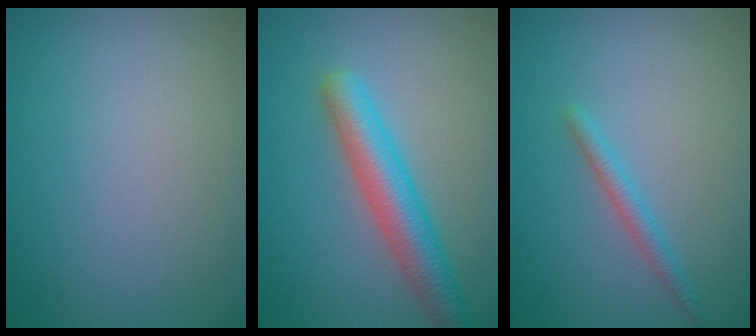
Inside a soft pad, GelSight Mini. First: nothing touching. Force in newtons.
{"total": 5.0, "press": 5.0, "slide": 0.1}
{"total": 1.5, "press": 1.5, "slide": 0.0}